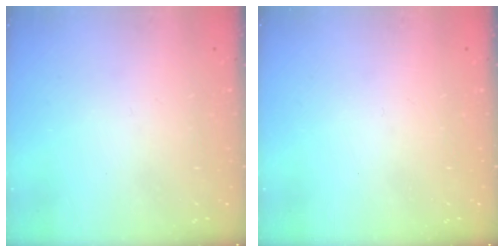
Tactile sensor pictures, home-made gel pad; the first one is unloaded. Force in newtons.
{"total": 0.0}